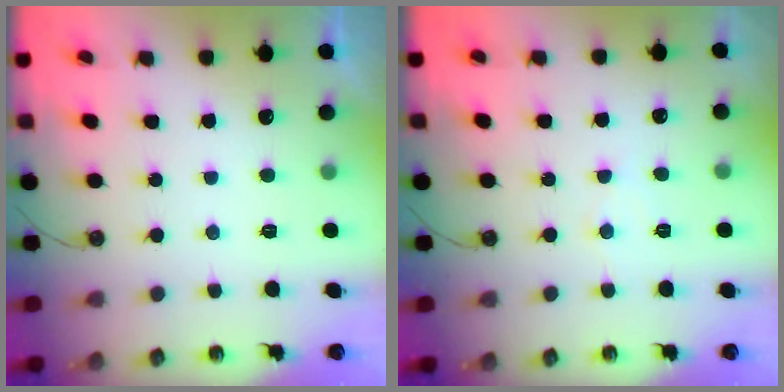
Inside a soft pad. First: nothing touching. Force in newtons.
{"total": 4.8, "press": 4.7, "slide": 0.9}